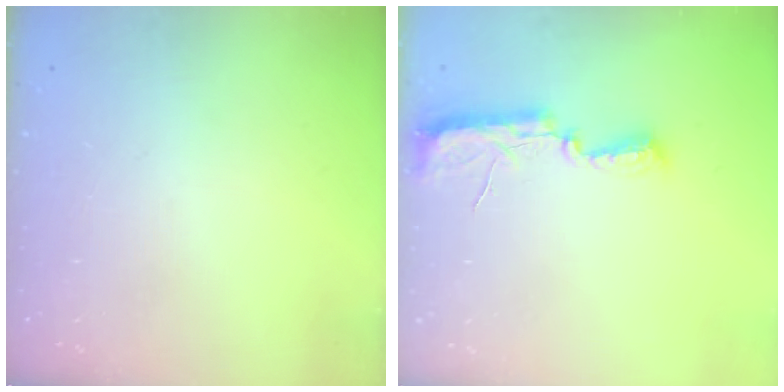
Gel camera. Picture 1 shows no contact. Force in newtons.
{"total": 10.1, "press": 8.9, "slide": 4.8}